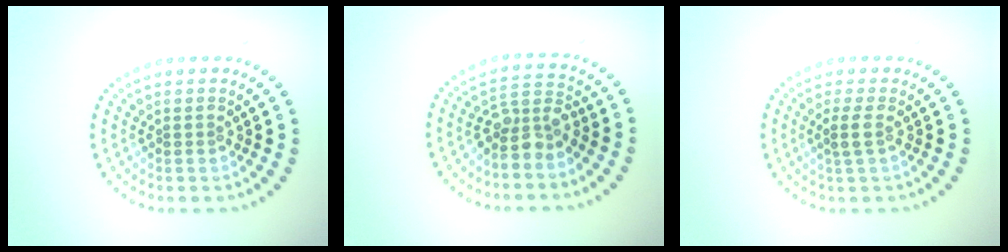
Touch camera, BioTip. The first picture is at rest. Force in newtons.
{"total": 3.3, "press": 2.7, "slide": 1.9}
{"total": 1.5, "press": 1.3, "slide": 0.8}